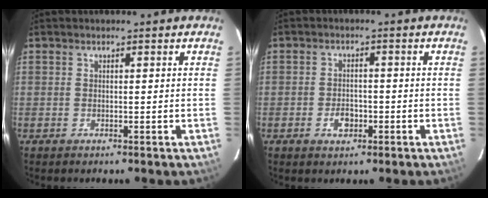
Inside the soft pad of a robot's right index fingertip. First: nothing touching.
{"total": 3.6, "force": [-1.5, 2.4, 2.2], "torque": [-0.041, 0.002, -0.024]}